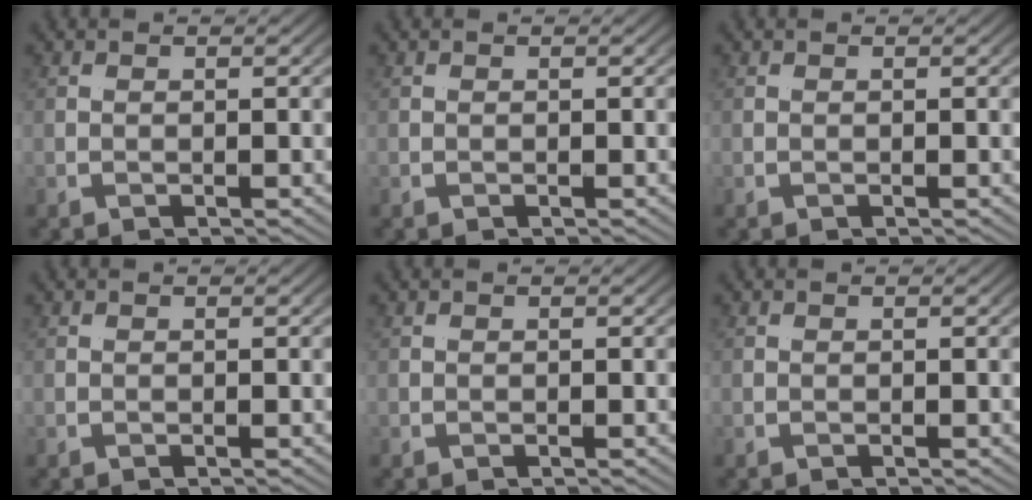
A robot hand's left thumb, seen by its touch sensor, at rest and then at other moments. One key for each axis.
{"total": 0.0}
{"total": 0.0}
{"total": 0.0}
{"total": 0.0}
{"total": 0.0}